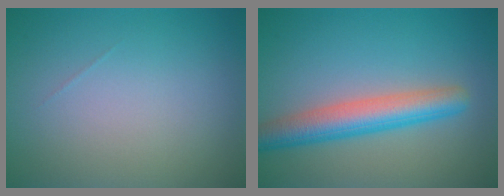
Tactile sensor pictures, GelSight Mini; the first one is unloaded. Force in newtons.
{"total": 5.1, "press": 5.1, "slide": 0.1}